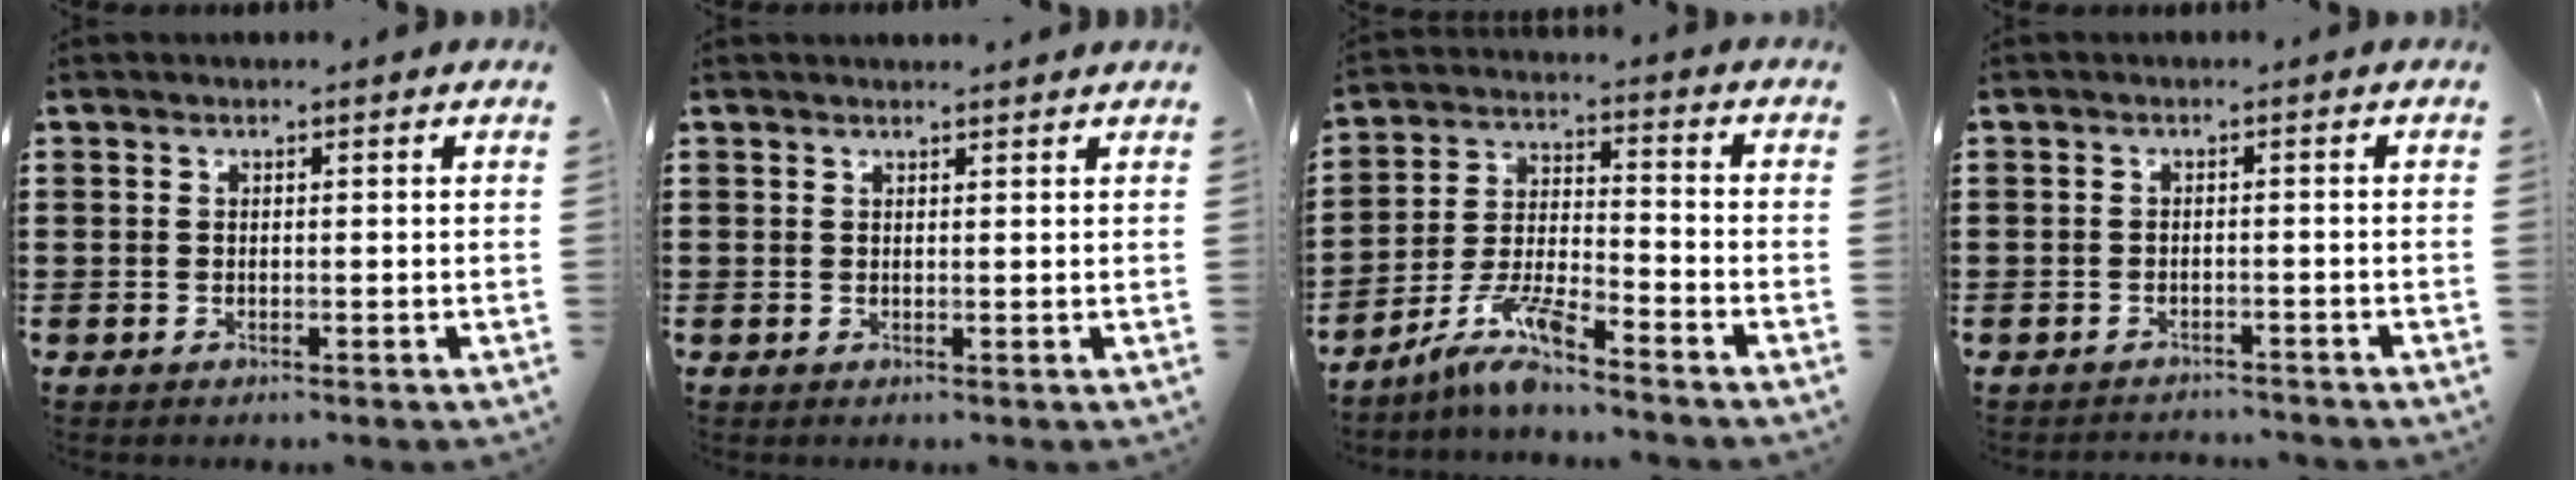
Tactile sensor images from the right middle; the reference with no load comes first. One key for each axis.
{"total": 0.8, "fx": 0.8, "fy": 0.0, "fz": 0.1, "tx": 0.004, "ty": -0.005, "tz": 0.014}
{"total": 8.0, "fx": -6.9, "fy": 0.6, "fz": 4.2, "tx": -0.091, "ty": -0.002, "tz": -0.133}
{"total": 1.7, "fx": -1.7, "fy": 0.2, "fz": -0.2, "tx": -0.001, "ty": 0.003, "tz": -0.039}